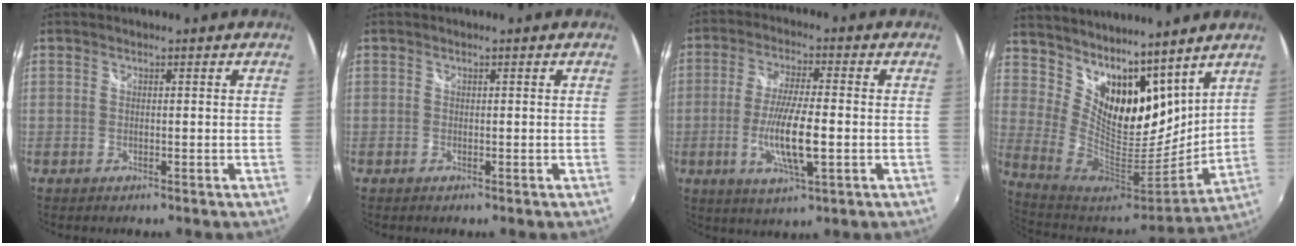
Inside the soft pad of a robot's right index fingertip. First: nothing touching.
{"total": 0.0}
{"total": 10.3, "force": [-2.4, 1.8, 9.9], "torque": [-0.190, -0.013, -0.044]}
{"total": 18.6, "force": [13.6, 9.2, 8.8], "torque": [-0.179, -0.004, 0.261]}